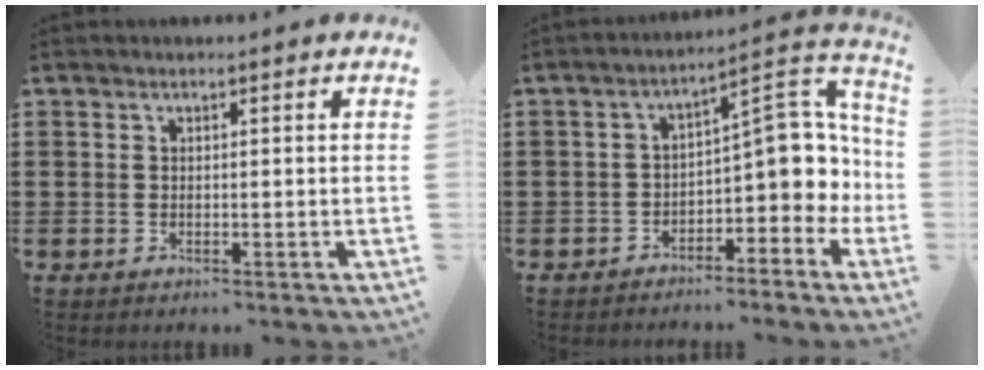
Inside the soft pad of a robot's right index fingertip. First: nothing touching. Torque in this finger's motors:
{"motor_torque": [1.81, -0.33, 0.67, 0.09]}